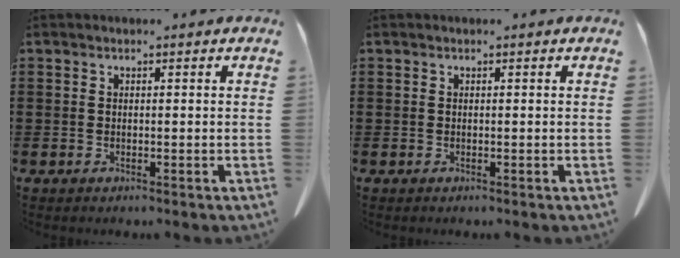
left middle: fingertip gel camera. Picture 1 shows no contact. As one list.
[{"total": 0.0}]